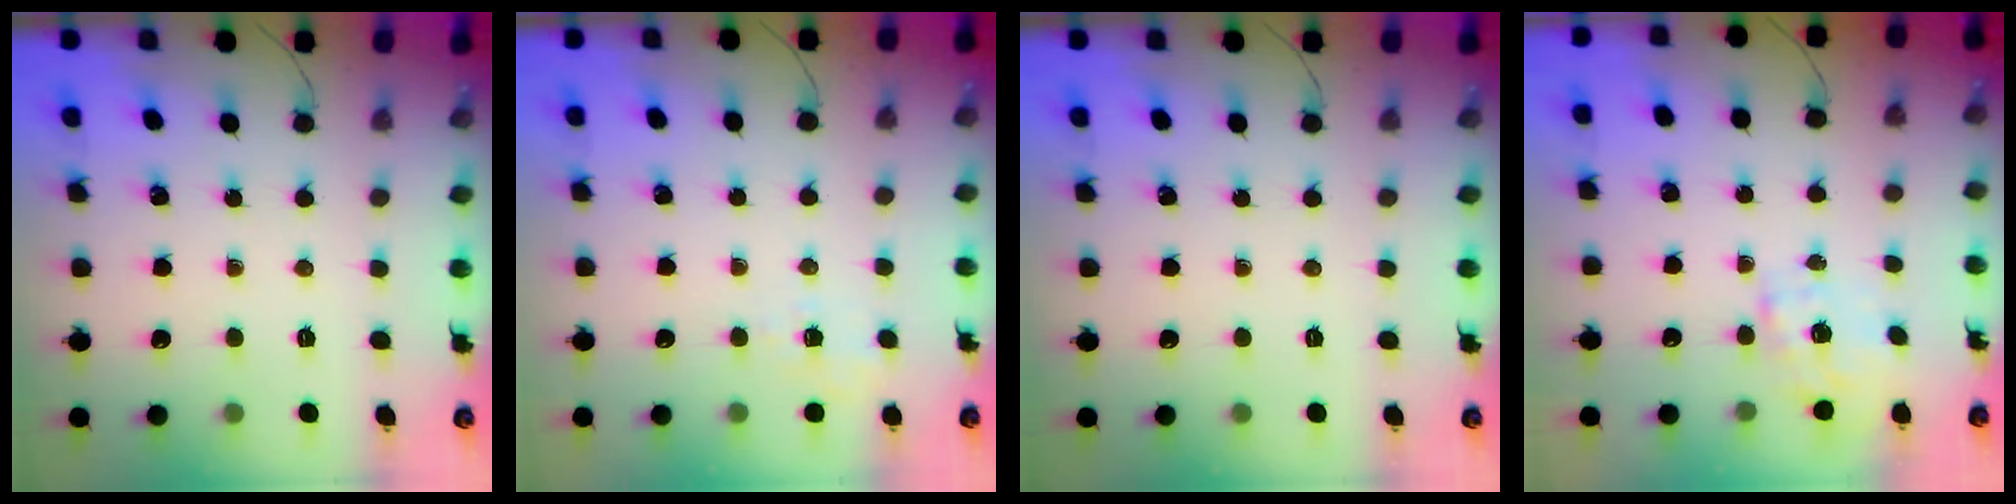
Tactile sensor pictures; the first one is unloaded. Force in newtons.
{"total": 1.9, "press": 1.1, "slide": 1.6}
{"total": 0.0}
{"total": 1.1, "press": 1.0, "slide": 0.5}